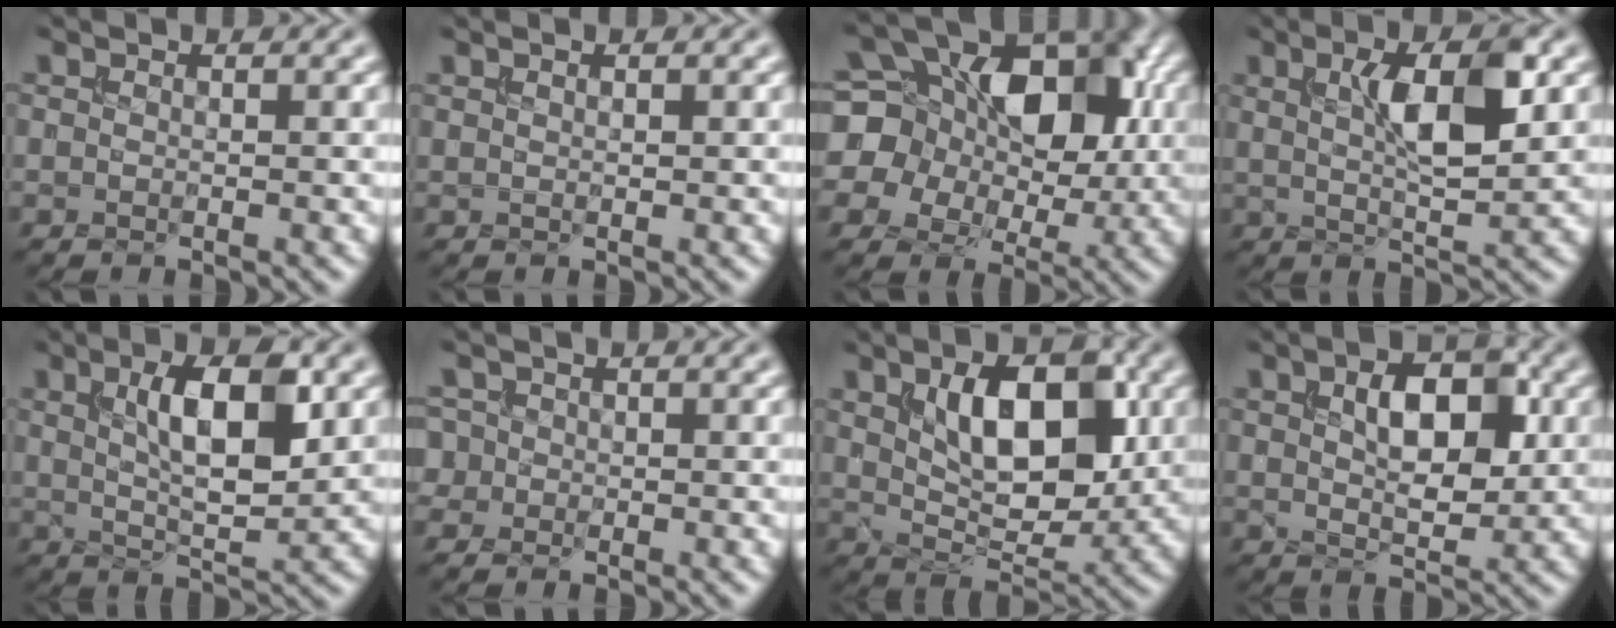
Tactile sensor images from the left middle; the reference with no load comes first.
{"total": 0.5, "force": [0.3, 0.0, 0.4], "torque": [-0.008, 0.001, 0.005]}
{"total": 12.0, "force": [1.5, 9.0, 7.8], "torque": [-0.120, 0.006, 0.017]}
{"total": 5.9, "force": [1.7, 1.5, 5.4], "torque": [-0.095, 0.004, 0.029]}
{"total": 7.0, "force": [2.0, 2.4, 6.3], "torque": [-0.104, 0.004, 0.034]}
{"total": 2.3, "force": [0.4, 2.1, 0.8], "torque": [-0.004, 0.013, -0.005]}
{"total": 8.4, "force": [2.1, 4.4, 6.8], "torque": [-0.112, -0.001, 0.038]}
{"total": 5.8, "force": [1.4, 3.1, 4.7], "torque": [-0.080, 0.004, 0.022]}